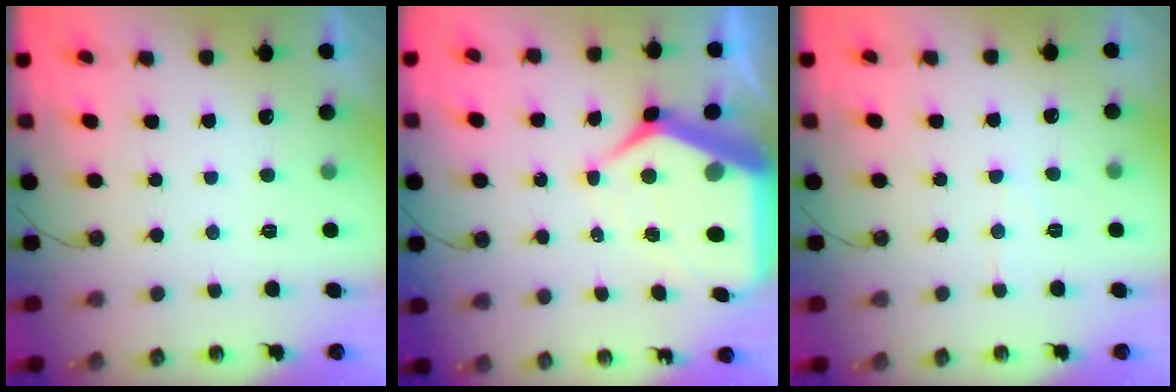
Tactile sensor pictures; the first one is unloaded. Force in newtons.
{"total": 13.8, "press": 13.8, "slide": 1.2}
{"total": 5.2, "press": 5.2, "slide": 0.8}